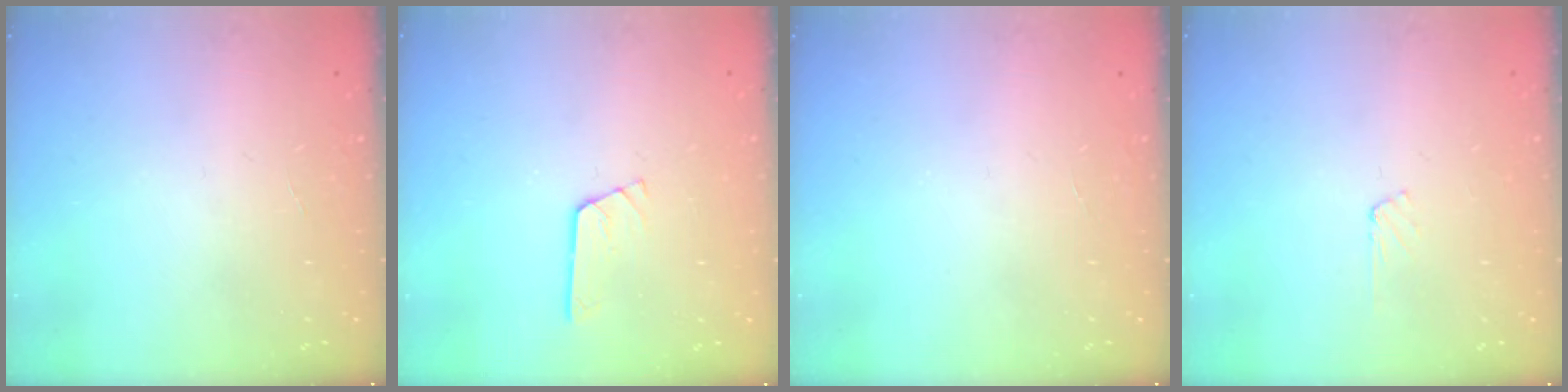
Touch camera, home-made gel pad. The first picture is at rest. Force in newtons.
{"total": 4.1, "press": 4.1, "slide": 0.3}
{"total": 0.0}
{"total": 3.1, "press": 3.1, "slide": 0.4}